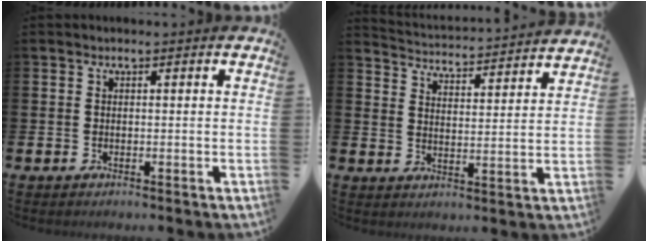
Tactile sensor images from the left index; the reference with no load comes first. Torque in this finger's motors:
{"motor_torque": [-0.43, -0.69, -0.32, -0.06]}